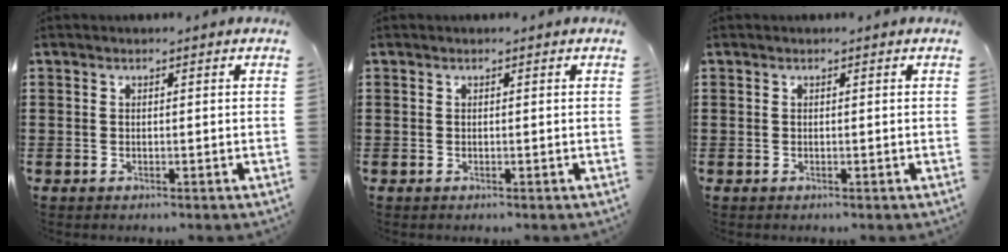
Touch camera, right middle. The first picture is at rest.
{"total": 0.0}
{"total": 0.0}